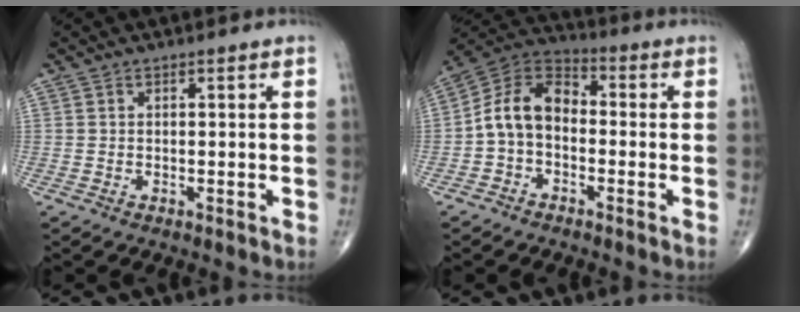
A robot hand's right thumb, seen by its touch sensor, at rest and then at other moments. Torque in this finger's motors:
{"motor_torque": [0.08, 0.08, 0.34, -0.03, 0.14]}